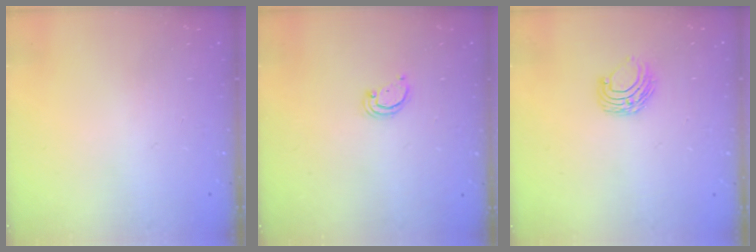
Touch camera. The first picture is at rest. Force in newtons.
{"total": 2.4, "press": 2.4, "slide": 0.2}
{"total": 6.3, "press": 6.2, "slide": 0.6}